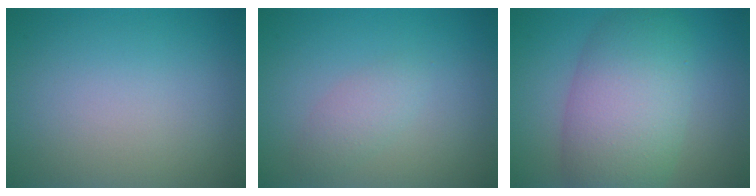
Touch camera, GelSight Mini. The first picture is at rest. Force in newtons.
{"total": 1.7, "press": 1.7, "slide": 0.0}
{"total": 8.6, "press": 8.6, "slide": 0.3}